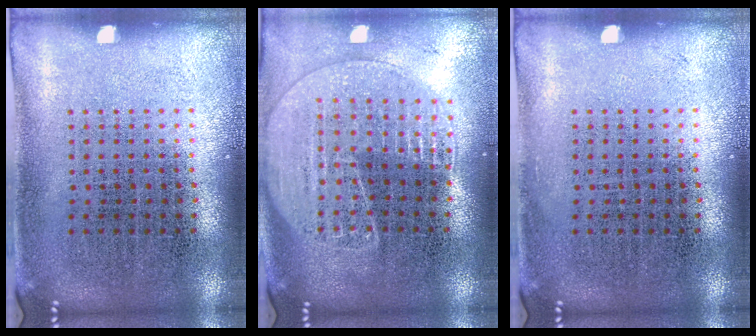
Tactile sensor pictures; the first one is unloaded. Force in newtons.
{"total": 1.7, "press": 1.6, "slide": 0.6}
{"total": 0.0}